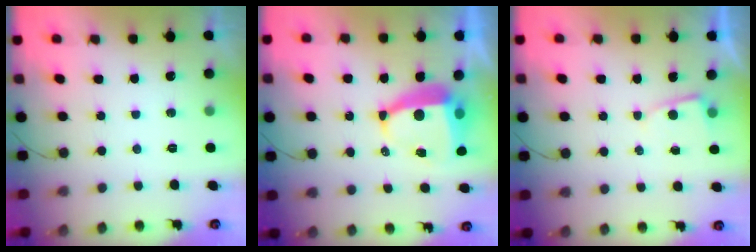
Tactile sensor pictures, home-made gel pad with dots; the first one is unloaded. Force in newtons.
{"total": 9.4, "press": 9.3, "slide": 1.2}
{"total": 2.5, "press": 2.4, "slide": 0.4}